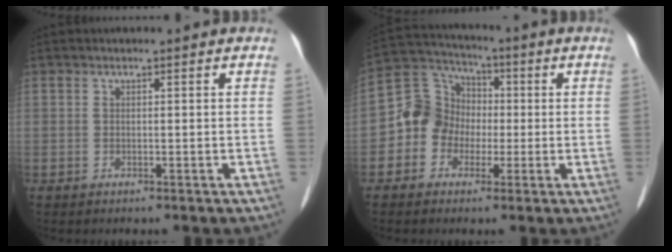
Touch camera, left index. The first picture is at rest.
{"total": 8.2, "force": [-1.3, 7.7, 2.5], "torque": [-0.068, 0.037, -0.029]}